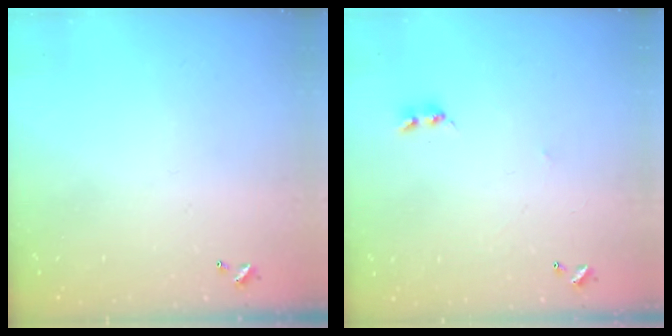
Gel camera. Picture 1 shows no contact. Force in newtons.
{"total": 1.6, "press": 1.6, "slide": 0.4}